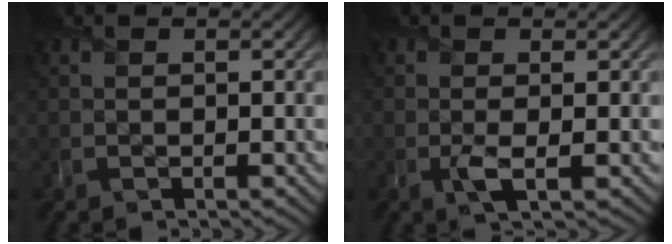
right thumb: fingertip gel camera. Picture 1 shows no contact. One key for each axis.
{"total": 1.9, "fx": -0.3, "fy": 0.6, "fz": 1.8, "tx": -0.039, "ty": -0.004, "tz": -0.010}